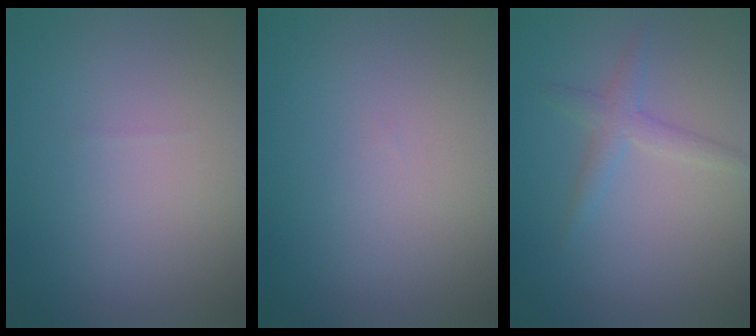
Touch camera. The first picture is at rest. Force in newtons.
{"total": 0.0}
{"total": 1.9, "press": 1.9, "slide": 0.1}